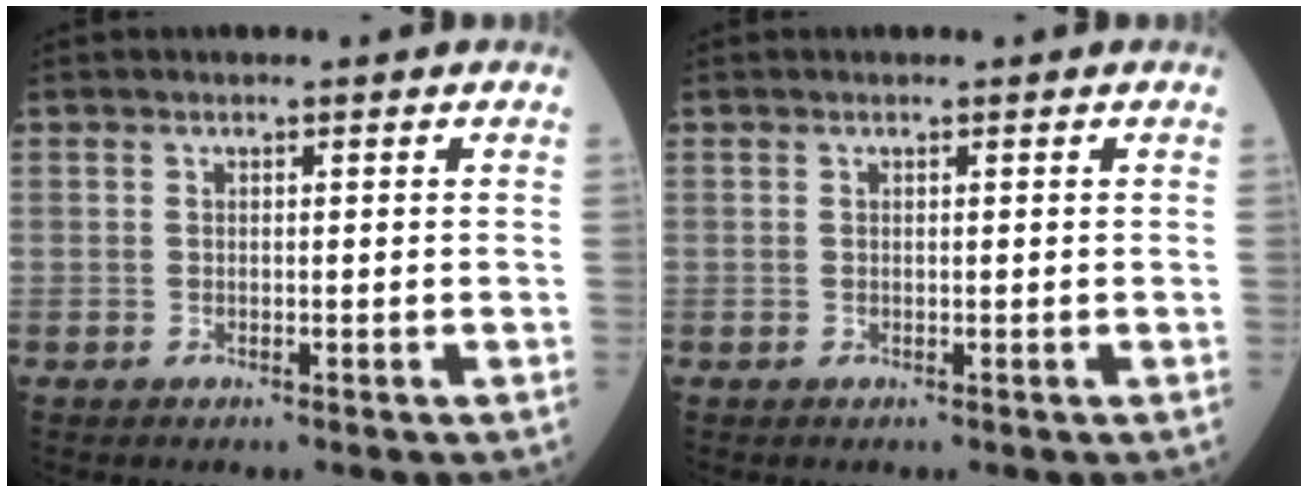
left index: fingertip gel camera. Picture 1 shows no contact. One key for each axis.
{"total": 0.0}